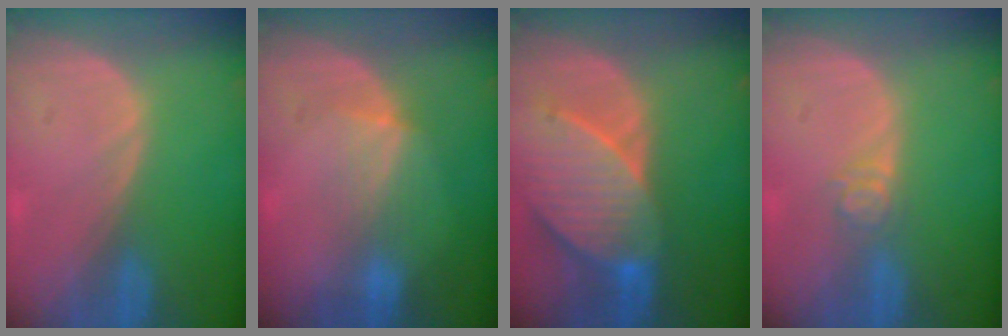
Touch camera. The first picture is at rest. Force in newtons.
{"total": 3.8, "press": 3.6, "slide": 1.2}
{"total": 9.6, "press": 8.7, "slide": 4.0}
{"total": 3.0, "press": 2.5, "slide": 1.7}